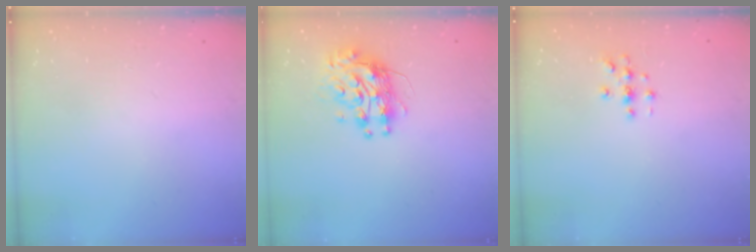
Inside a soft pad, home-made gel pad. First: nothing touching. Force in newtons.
{"total": 9.1, "press": 9.1, "slide": 0.8}
{"total": 2.7, "press": 2.7, "slide": 0.3}